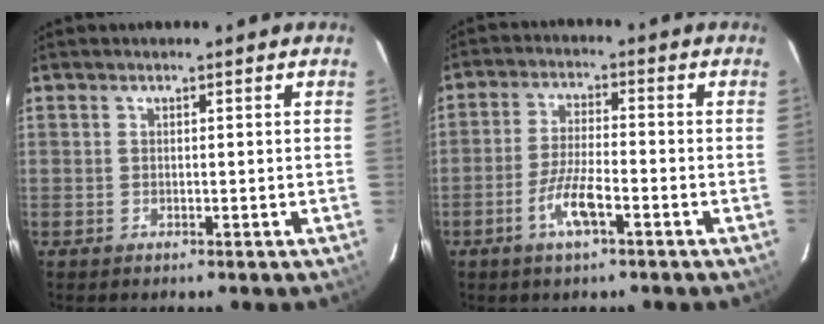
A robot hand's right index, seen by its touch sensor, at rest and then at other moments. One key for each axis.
{"total": 6.7, "fx": -3.6, "fy": 1.4, "fz": 5.5, "tx": -0.117, "ty": -0.003, "tz": -0.068}